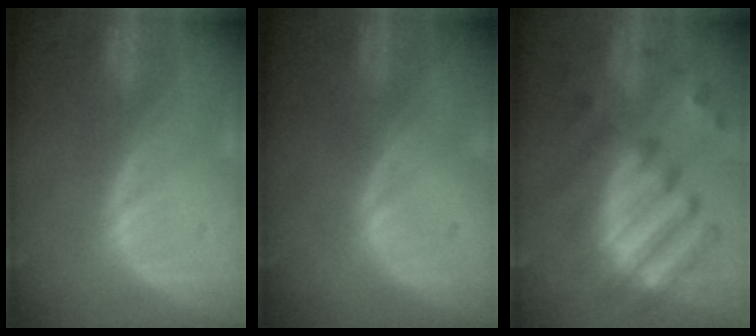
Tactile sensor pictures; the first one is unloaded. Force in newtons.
{"total": 0.0}
{"total": 10.5, "press": 10.1, "slide": 2.8}